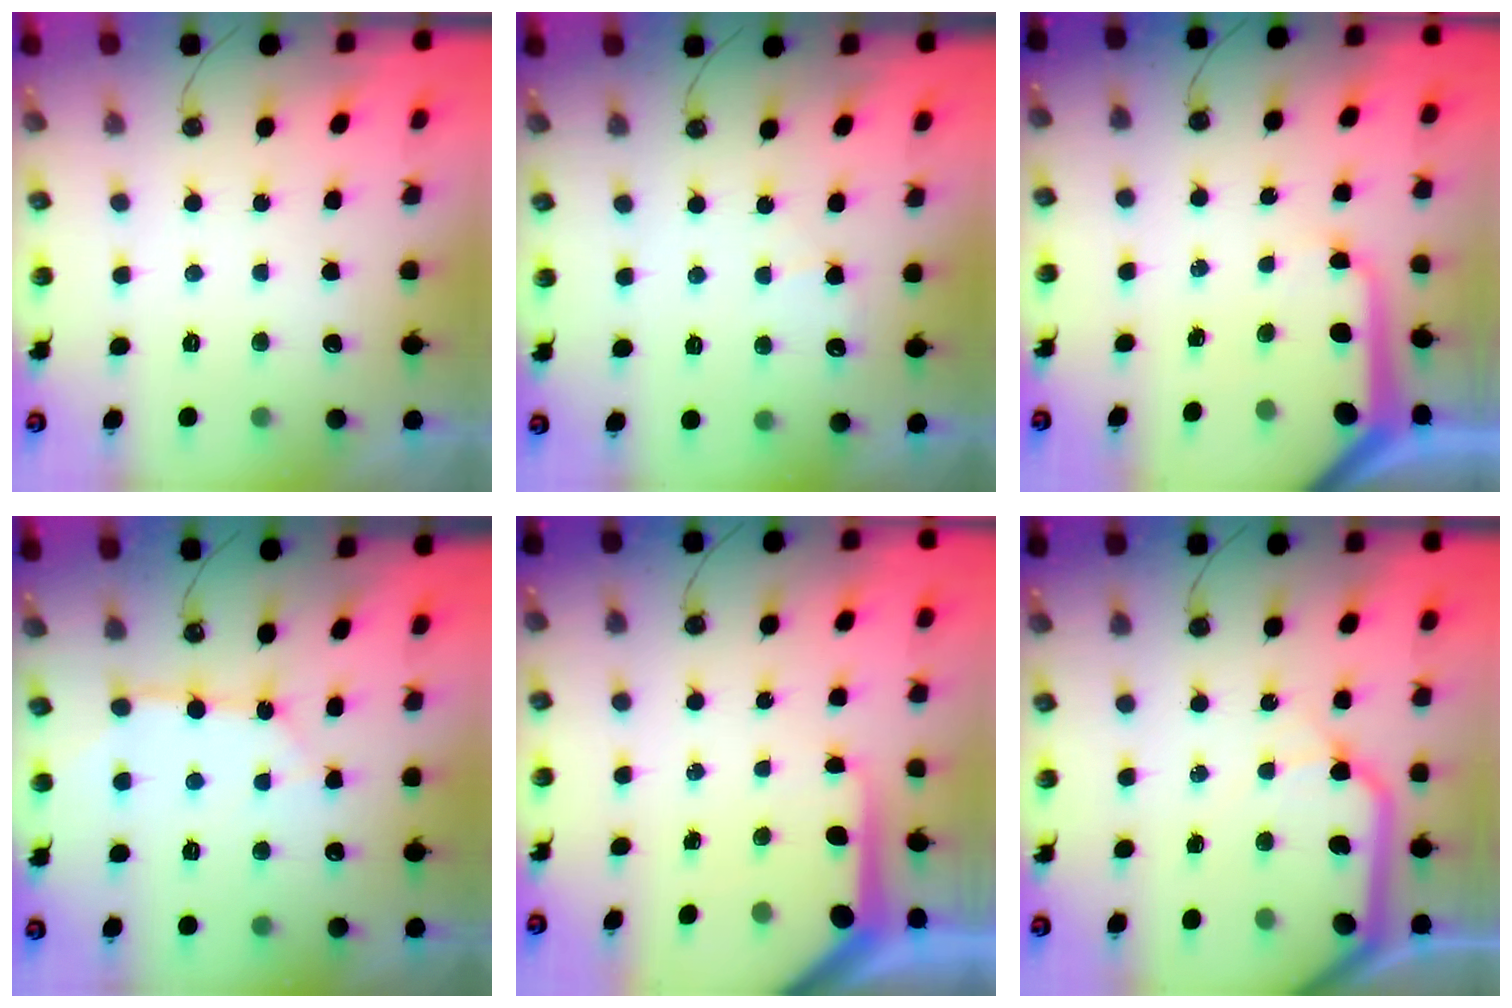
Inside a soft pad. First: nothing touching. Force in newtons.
{"total": 4.3, "press": 4.2, "slide": 0.5}
{"total": 9.1, "press": 9.1, "slide": 0.9}
{"total": 7.8, "press": 7.8, "slide": 0.7}
{"total": 7.5, "press": 7.4, "slide": 0.9}
{"total": 15.6, "press": 15.4, "slide": 2.4}